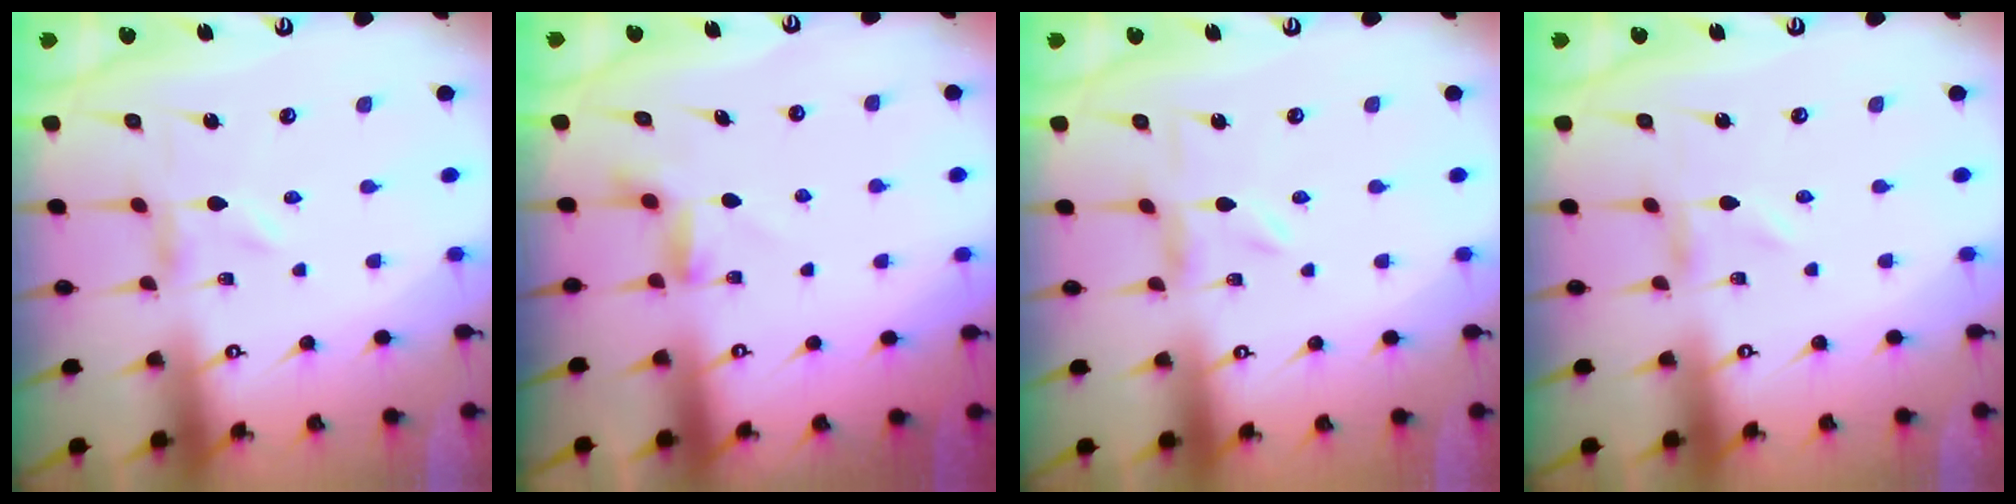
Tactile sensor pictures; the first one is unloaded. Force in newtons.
{"total": 4.1, "press": 4.0, "slide": 0.5}
{"total": 1.7, "press": 1.7, "slide": 0.3}
{"total": 0.6, "press": 0.5, "slide": 0.2}